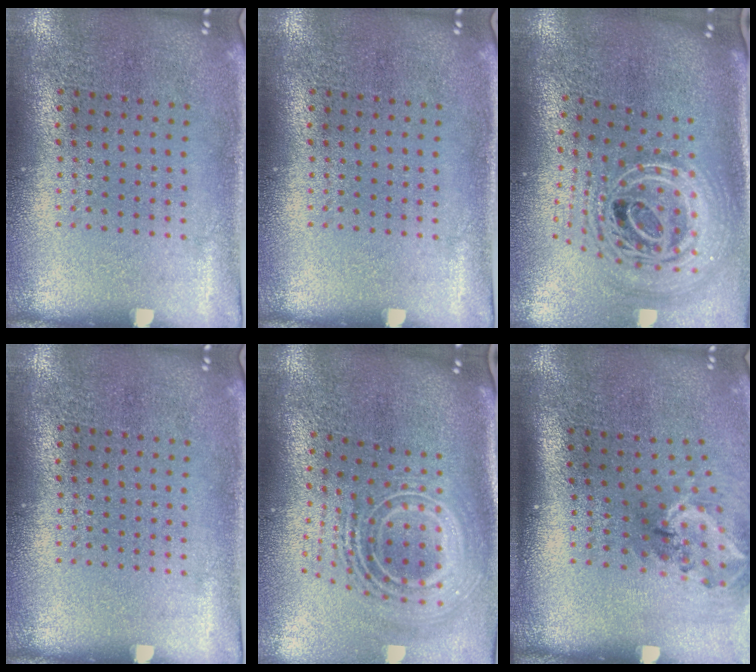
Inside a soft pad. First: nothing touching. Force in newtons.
{"total": 0.0}
{"total": 3.0, "press": 2.1, "slide": 2.1}
{"total": 0.0}
{"total": 2.8, "press": 1.9, "slide": 2.0}
{"total": 2.0, "press": 1.3, "slide": 1.5}